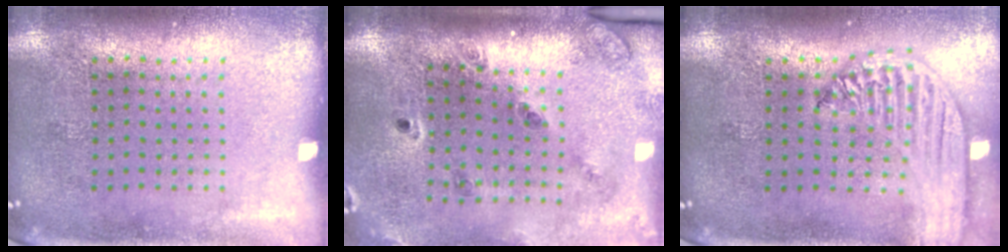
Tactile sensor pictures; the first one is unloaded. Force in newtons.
{"total": 1.7, "press": 1.6, "slide": 0.5}
{"total": 2.6, "press": 2.1, "slide": 1.4}